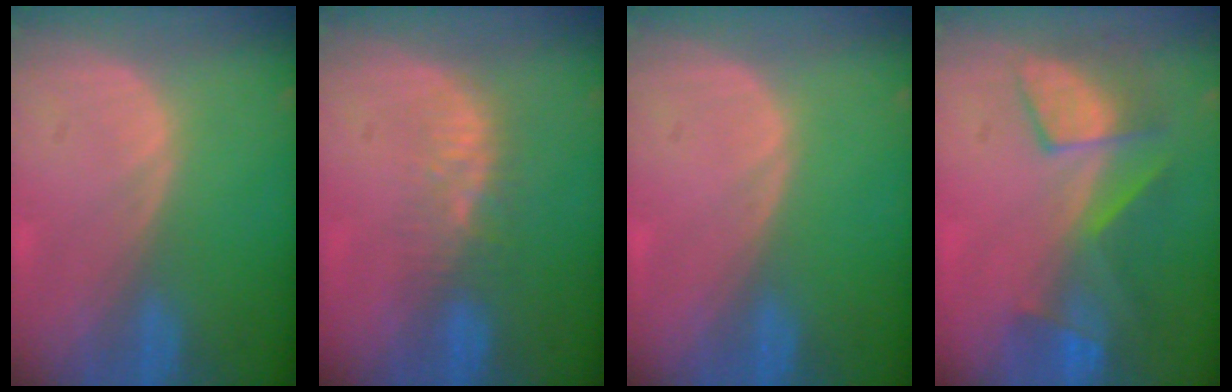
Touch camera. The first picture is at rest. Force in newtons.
{"total": 4.6, "press": 4.0, "slide": 2.4}
{"total": 0.0}
{"total": 8.0, "press": 7.4, "slide": 2.9}